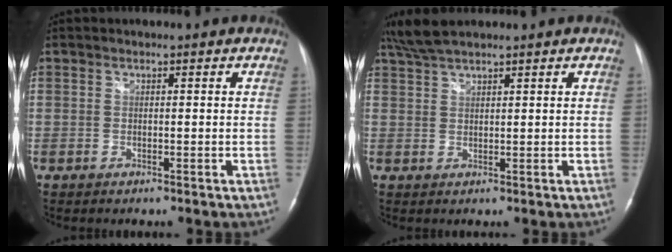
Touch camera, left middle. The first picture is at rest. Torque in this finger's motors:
{"motor_torque": [0.43, -0.17, -0.03, 0.04]}